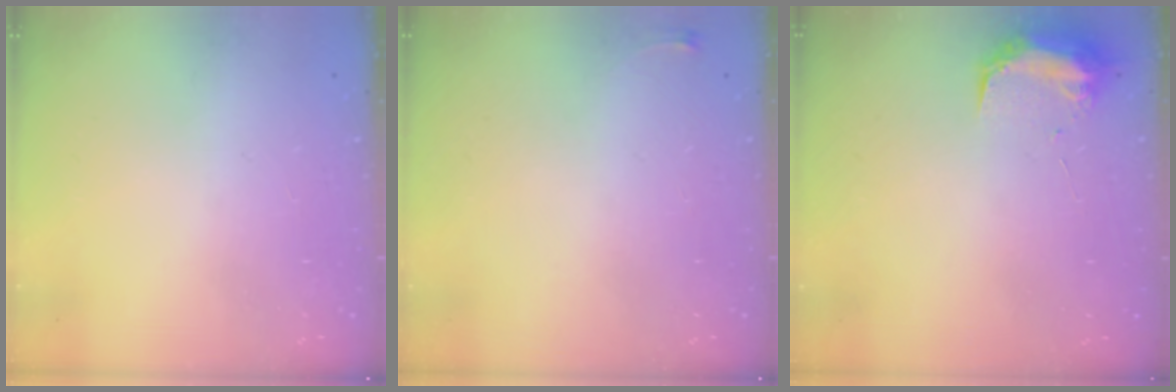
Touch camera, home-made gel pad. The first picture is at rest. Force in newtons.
{"total": 2.6, "press": 2.6, "slide": 0.6}
{"total": 9.8, "press": 9.7, "slide": 0.7}